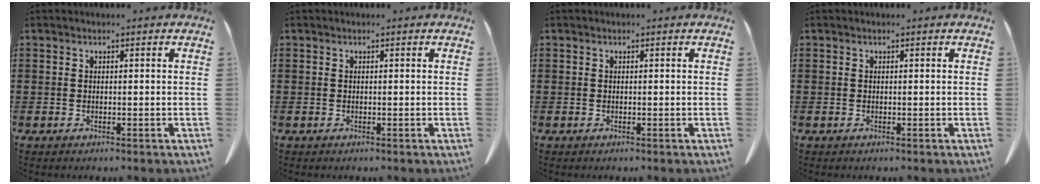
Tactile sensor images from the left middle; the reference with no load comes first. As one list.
[{"total": 0.0}, {"total": 0.0}, {"total": 0.0}]